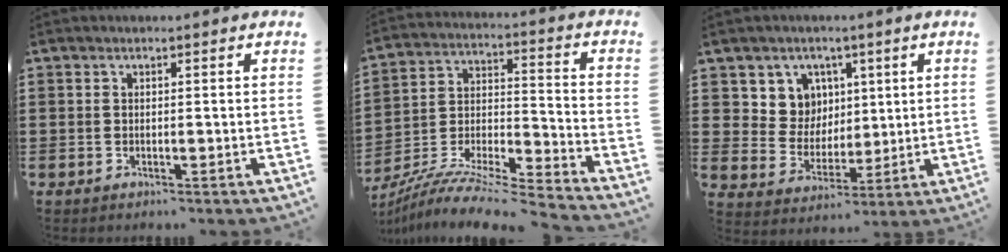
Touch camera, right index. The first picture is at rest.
{"total": 8.4, "force": [-7.8, 0.5, 3.0], "torque": [-0.053, -0.002, -0.157]}
{"total": 7.4, "force": [3.0, 6.7, 1.1], "torque": [-0.054, -0.004, 0.058]}